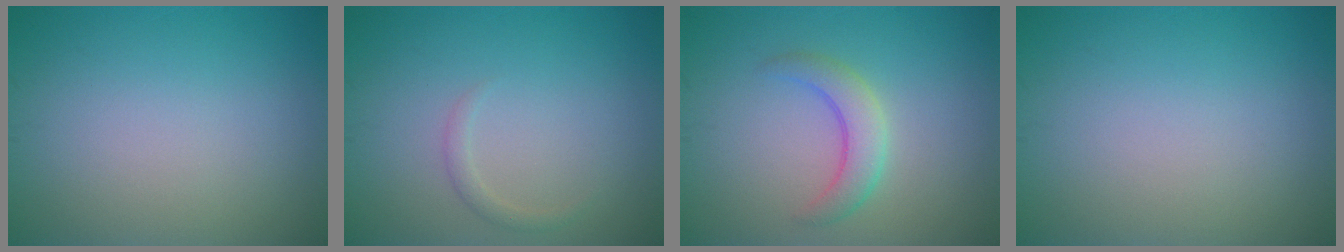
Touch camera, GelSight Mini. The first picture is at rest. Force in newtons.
{"total": 0.9, "press": 0.9, "slide": 0.0}
{"total": 2.9, "press": 2.9, "slide": 0.1}
{"total": 0.0}